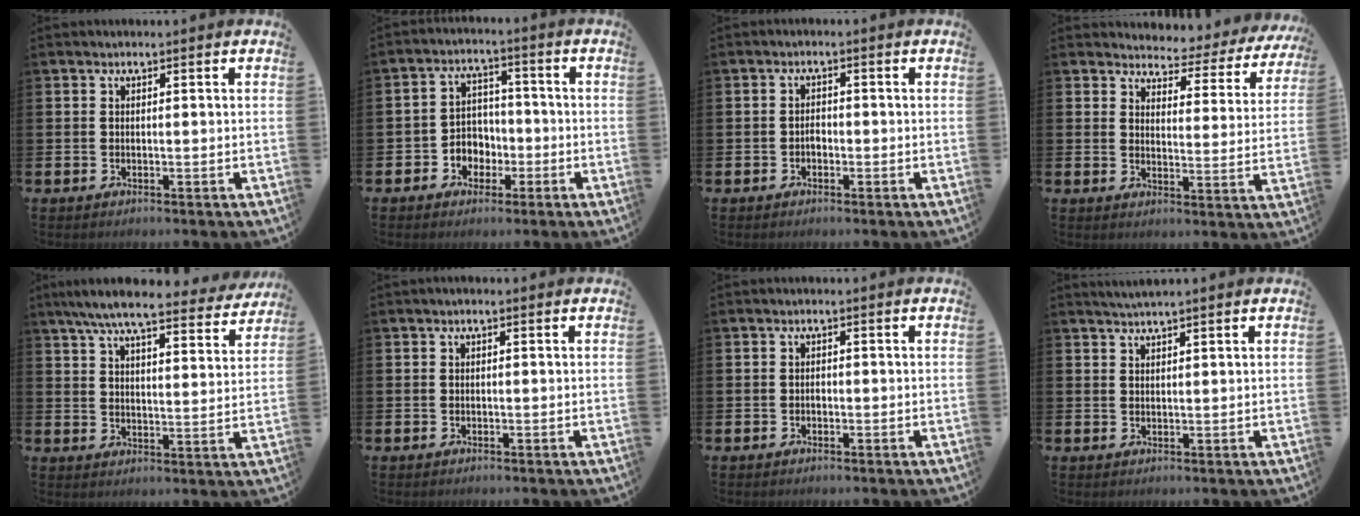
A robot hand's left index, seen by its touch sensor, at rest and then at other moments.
{"total": 4.1, "force": [-1.4, 3.7, 0.9], "torque": [-0.031, 0.004, -0.034]}
{"total": 1.4, "force": [-0.6, 1.0, 0.8], "torque": [-0.015, 0.004, -0.013]}
{"total": 3.6, "force": [3.4, 1.2, 0.5], "torque": [-0.016, -0.040, 0.048]}
{"total": 8.2, "force": [7.3, 1.0, 3.5], "torque": [-0.077, -0.040, 0.125]}
{"total": 0.0}
{"total": 0.6, "force": [-0.3, 0.4, 0.2], "torque": [-0.012, 0.005, -0.006]}
{"total": 2.1, "force": [2.0, -0.1, 0.7], "torque": [-0.010, -0.004, 0.036]}